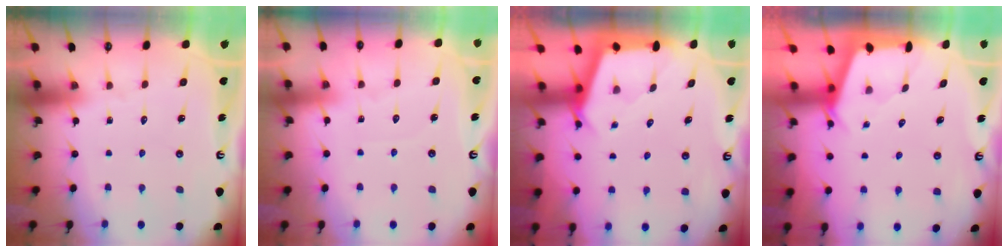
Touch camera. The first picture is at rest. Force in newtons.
{"total": 3.4, "press": 3.4, "slide": 0.4}
{"total": 2.9, "press": 2.8, "slide": 0.3}
{"total": 2.5, "press": 2.5, "slide": 0.3}